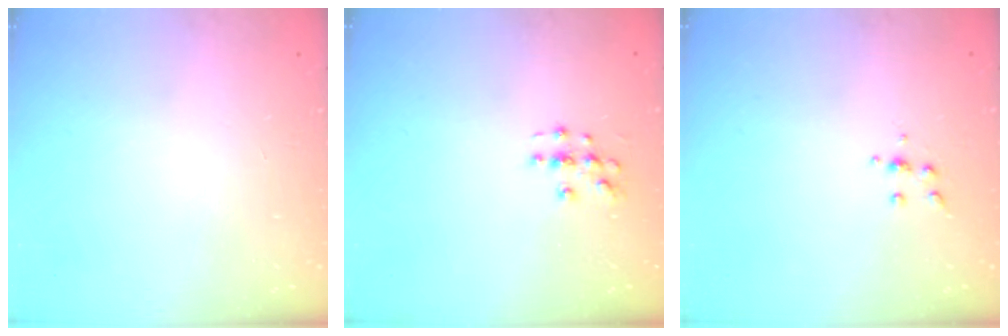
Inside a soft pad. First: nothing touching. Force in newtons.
{"total": 3.1, "press": 3.0, "slide": 0.3}
{"total": 4.0, "press": 3.9, "slide": 0.9}